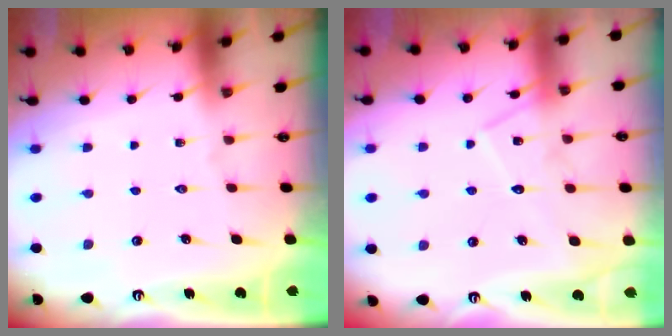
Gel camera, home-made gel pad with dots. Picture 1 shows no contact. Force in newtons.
{"total": 11.9, "press": 11.9, "slide": 0.9}